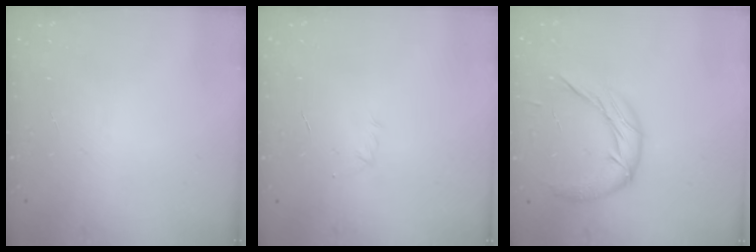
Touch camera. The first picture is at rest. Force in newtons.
{"total": 2.9, "press": 2.8, "slide": 0.7}
{"total": 12.0, "press": 11.9, "slide": 0.7}